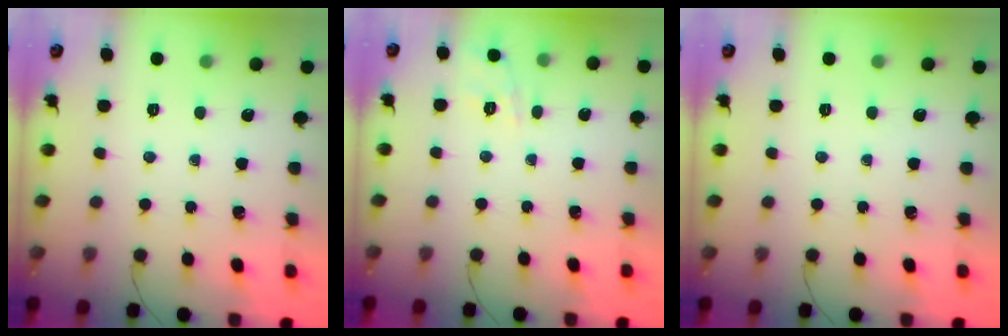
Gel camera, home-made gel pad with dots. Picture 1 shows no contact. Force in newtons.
{"total": 10.1, "press": 10.0, "slide": 1.5}
{"total": 0.0}